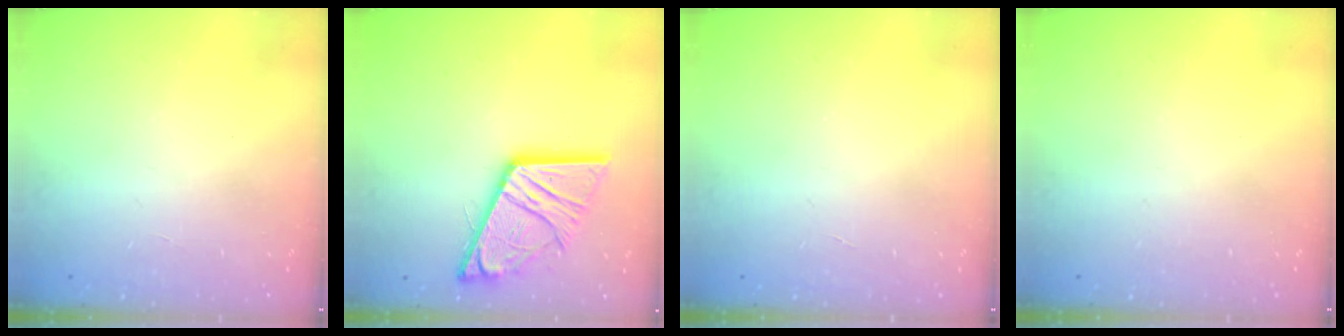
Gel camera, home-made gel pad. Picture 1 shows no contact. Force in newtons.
{"total": 19.6, "press": 19.5, "slide": 2.2}
{"total": 0.0}
{"total": 0.0}